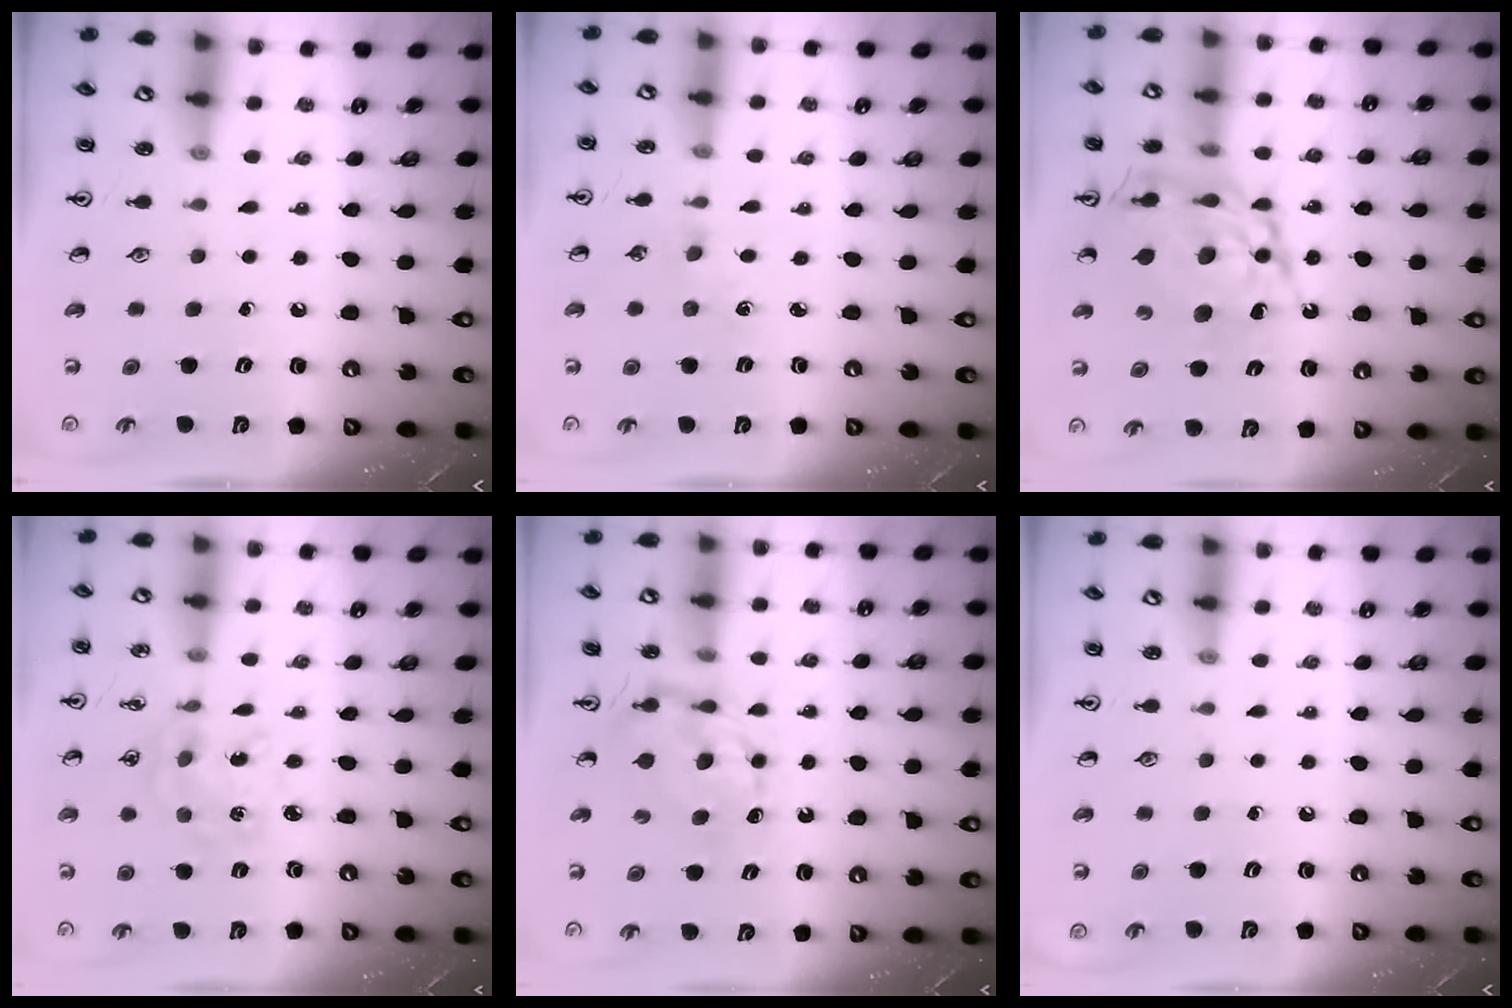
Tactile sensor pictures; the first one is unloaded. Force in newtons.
{"total": 1.9, "press": 1.9, "slide": 0.4}
{"total": 16.6, "press": 16.5, "slide": 2.1}
{"total": 2.8, "press": 2.8, "slide": 0.2}
{"total": 7.0, "press": 7.0, "slide": 0.6}
{"total": 0.0}